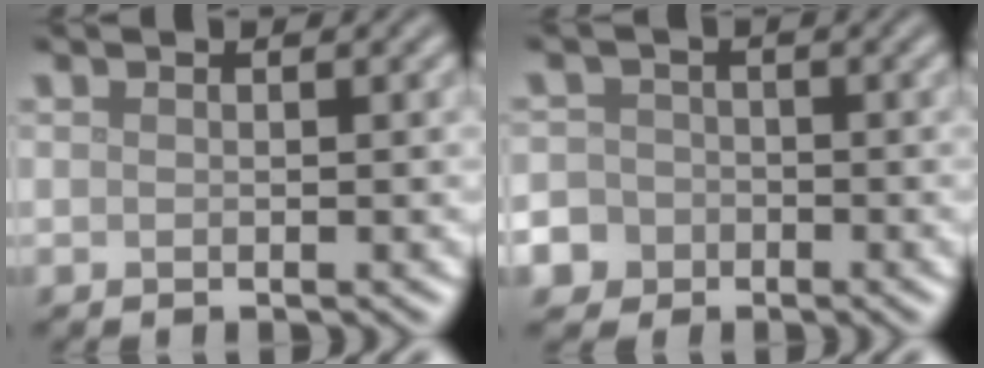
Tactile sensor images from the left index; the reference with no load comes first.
{"total": 6.5, "force": [-3.4, 5.4, 1.1], "torque": [-0.023, -0.015, -0.079]}